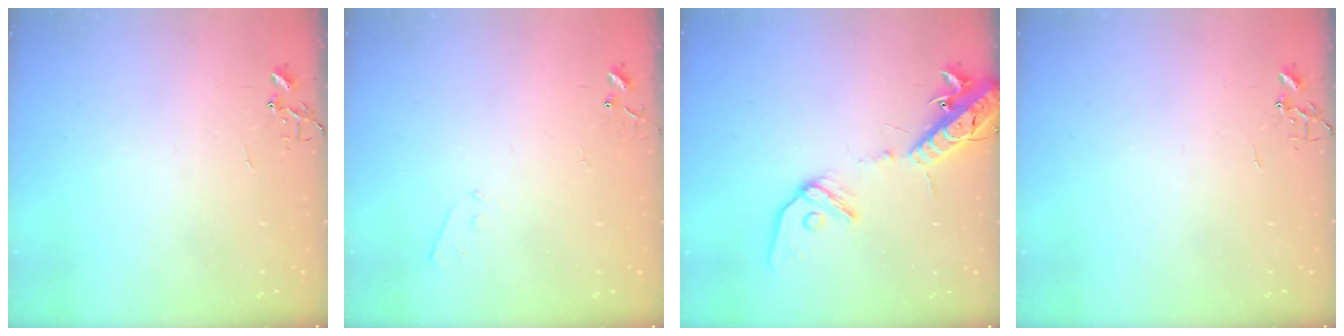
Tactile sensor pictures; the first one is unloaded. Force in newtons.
{"total": 4.2, "press": 4.2, "slide": 0.6}
{"total": 15.4, "press": 15.0, "slide": 3.5}
{"total": 0.0}